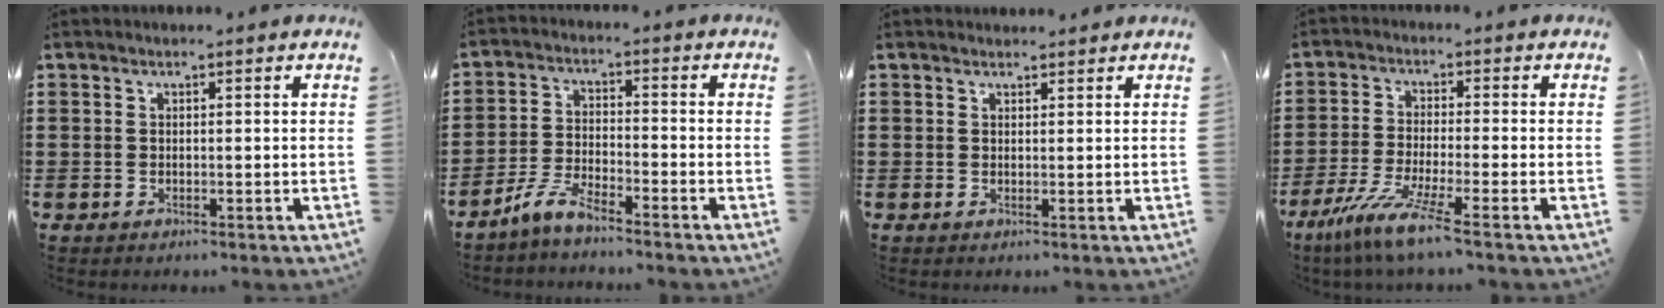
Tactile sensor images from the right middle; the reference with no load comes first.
{"total": 5.3, "force": [-4.5, 0.8, 2.6], "torque": [-0.071, -0.006, -0.094]}
{"total": 1.0, "force": [1.0, 0.3, -0.1], "torque": [0.006, -0.004, 0.018]}
{"total": 7.0, "force": [-5.1, -0.5, 4.7], "torque": [-0.112, -0.028, -0.102]}